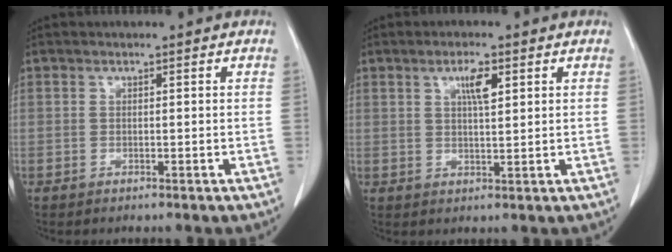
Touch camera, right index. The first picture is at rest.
{"total": 3.7, "force": [1.6, 0.7, 3.2], "torque": [-0.058, 0.000, 0.027]}